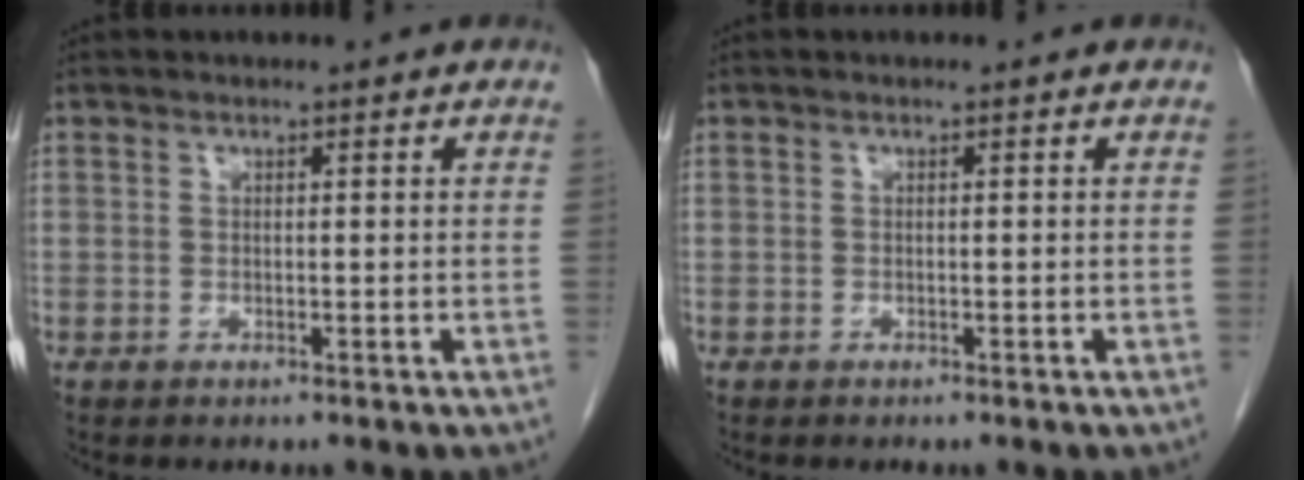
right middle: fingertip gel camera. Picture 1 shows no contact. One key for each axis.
{"total": 0.0}